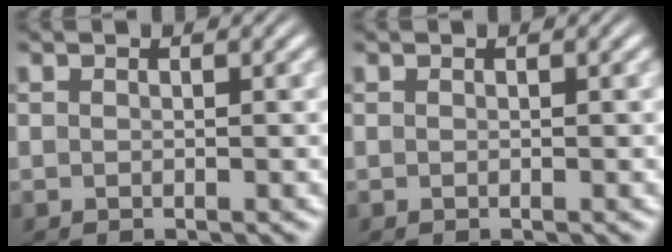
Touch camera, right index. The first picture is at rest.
{"total": 0.0}